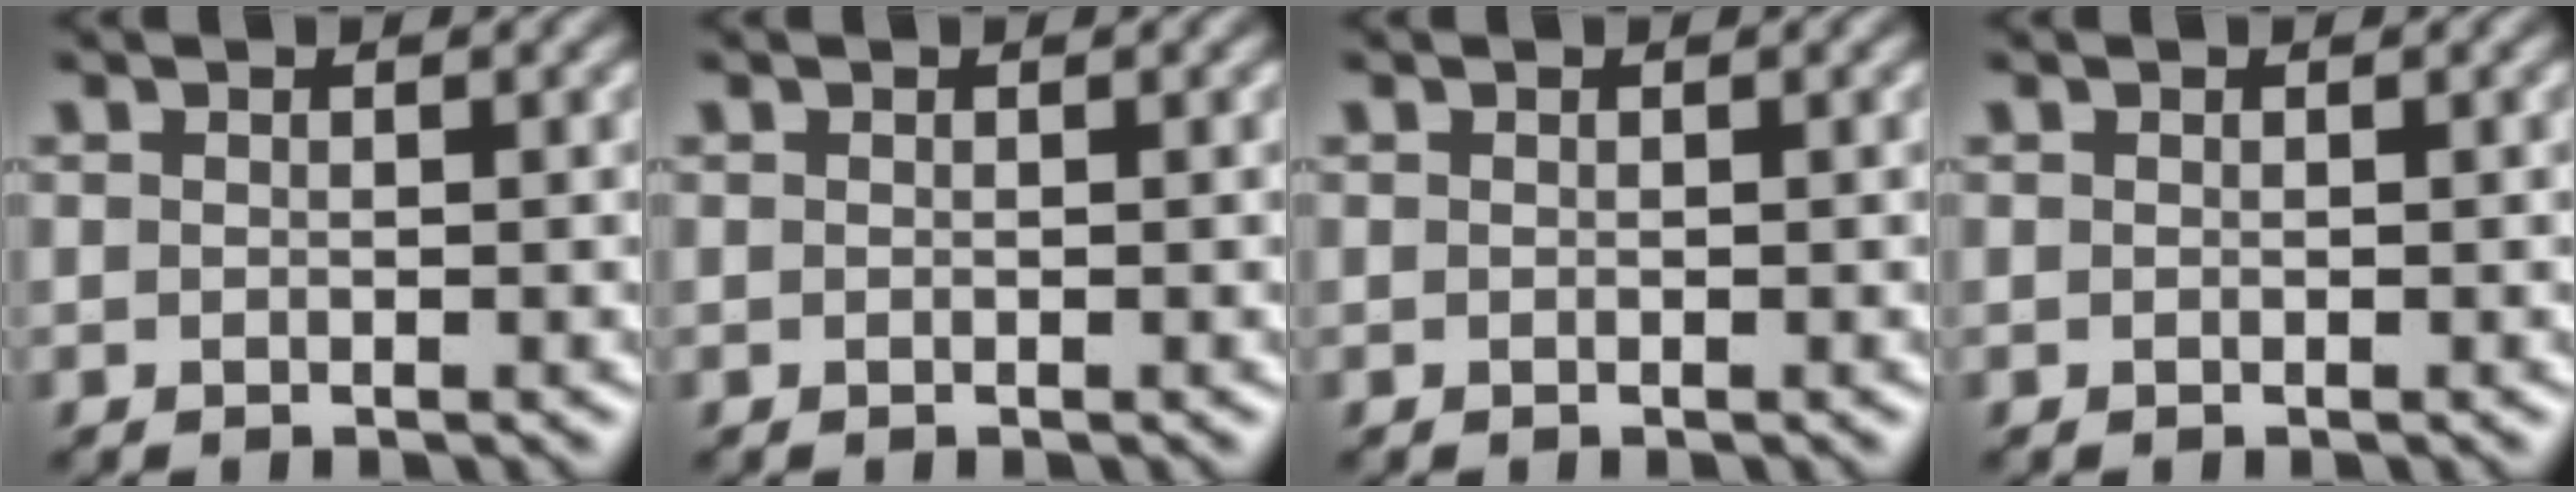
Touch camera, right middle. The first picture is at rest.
{"total": 0.0}
{"total": 0.0}
{"total": 0.0}